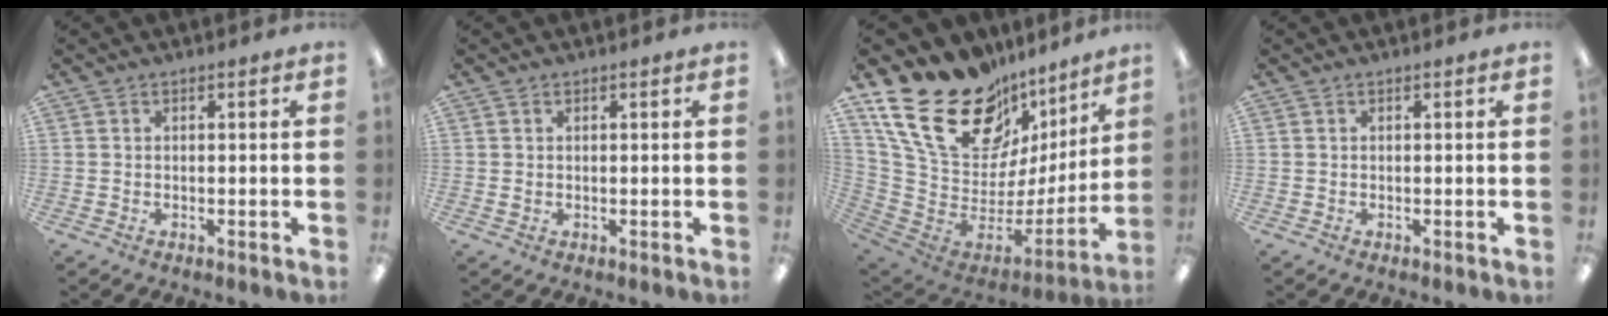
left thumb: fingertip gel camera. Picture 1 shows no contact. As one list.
[{"total": 0.6, "force": [0.2, 0.4, 0.4], "torque": [-0.009, 0.002, 0.003]}, {"total": 27.4, "force": [16.0, 15.3, 16.2], "torque": [-0.271, -0.107, 0.318]}, {"total": 0.0}]